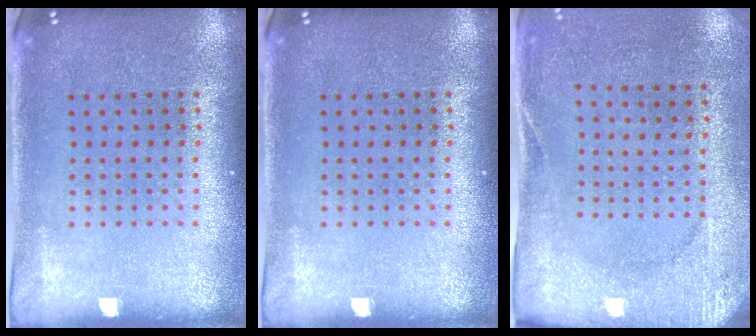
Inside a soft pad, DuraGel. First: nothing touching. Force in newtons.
{"total": 0.0}
{"total": 2.7, "press": 2.3, "slide": 1.3}